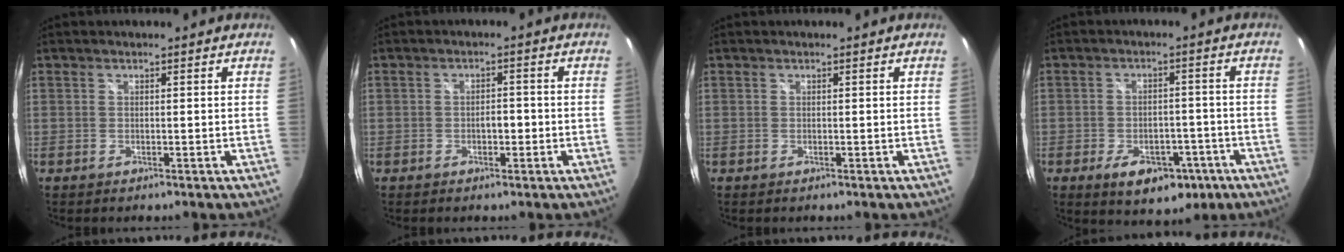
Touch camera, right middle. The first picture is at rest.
{"total": 1.5, "force": [-0.2, 1.2, 0.9], "torque": [-0.013, 0.009, -0.004]}
{"total": 0.0}
{"total": 10.0, "force": [-5.1, 6.0, 6.1], "torque": [-0.110, 0.001, -0.063]}